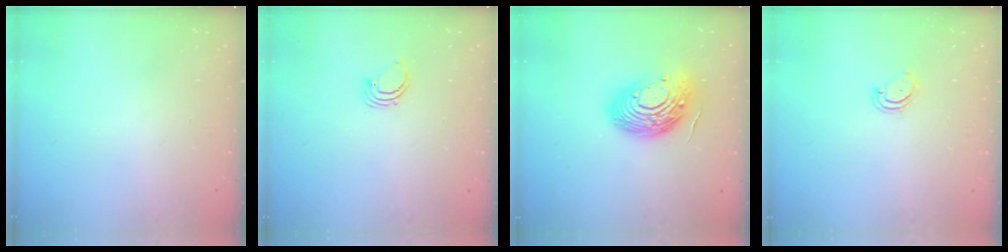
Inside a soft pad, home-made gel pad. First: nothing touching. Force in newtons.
{"total": 2.3, "press": 2.3, "slide": 0.1}
{"total": 18.7, "press": 18.7, "slide": 1.6}
{"total": 3.6, "press": 3.6, "slide": 0.3}